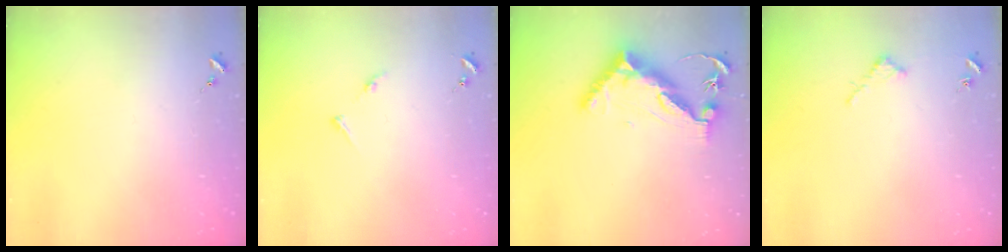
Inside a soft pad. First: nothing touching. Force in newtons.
{"total": 4.0, "press": 3.9, "slide": 0.5}
{"total": 12.2, "press": 12.1, "slide": 0.7}
{"total": 2.6, "press": 2.6, "slide": 0.2}